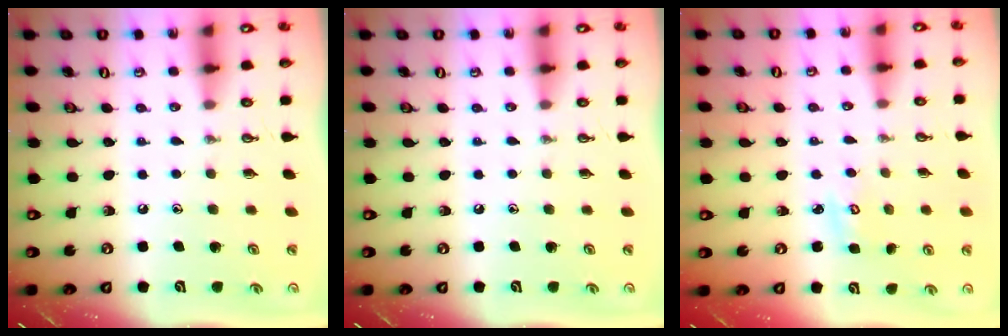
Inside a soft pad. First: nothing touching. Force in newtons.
{"total": 0.0}
{"total": 2.5, "press": 2.5, "slide": 0.2}